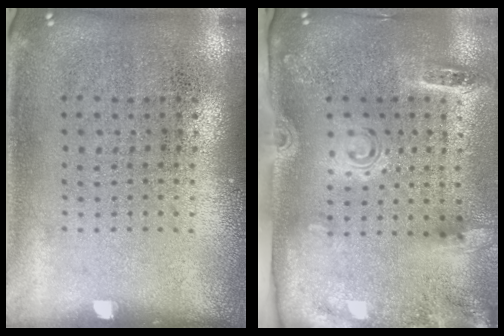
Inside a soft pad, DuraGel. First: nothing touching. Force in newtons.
{"total": 2.8, "press": 1.9, "slide": 2.1}